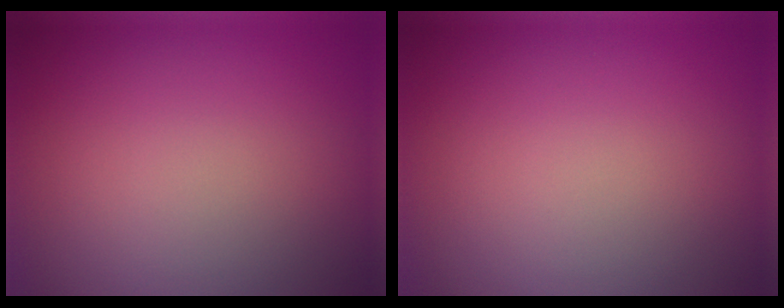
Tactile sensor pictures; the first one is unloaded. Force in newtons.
{"total": 0.0}